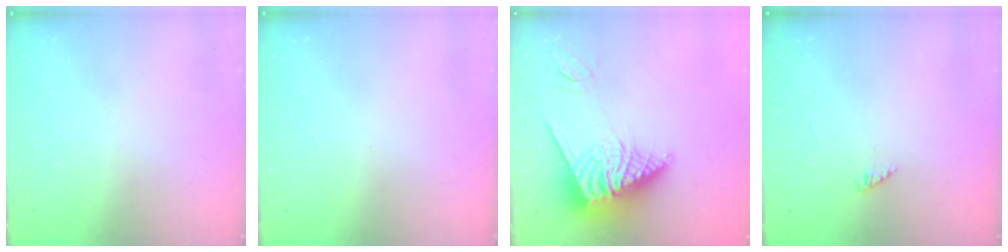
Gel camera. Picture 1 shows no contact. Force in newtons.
{"total": 0.0}
{"total": 13.1, "press": 12.8, "slide": 2.4}
{"total": 0.0}